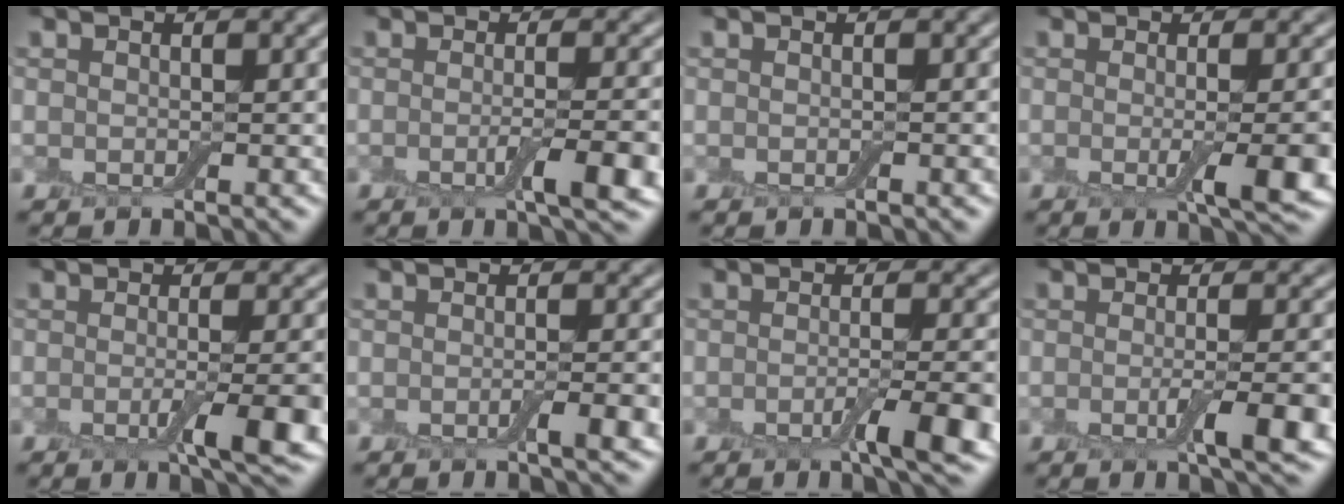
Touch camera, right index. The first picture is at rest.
{"total": 4.1, "force": [-1.7, 0.6, 3.7], "torque": [-0.062, -0.008, -0.025]}
{"total": 0.6, "force": [-0.4, 0.2, 0.4], "torque": [-0.008, -0.004, -0.005]}
{"total": 5.1, "force": [-1.3, 1.0, 4.8], "torque": [-0.071, -0.013, -0.017]}
{"total": 5.4, "force": [-2.1, 0.9, 4.9], "torque": [-0.081, -0.010, -0.029]}
{"total": 2.5, "force": [-1.1, 0.5, 2.2], "torque": [-0.034, -0.007, -0.017]}
{"total": 4.9, "force": [-2.5, 0.8, 4.2], "torque": [-0.070, -0.008, -0.037]}
{"total": 4.5, "force": [-1.6, 0.7, 4.1], "torque": [-0.069, -0.009, -0.023]}